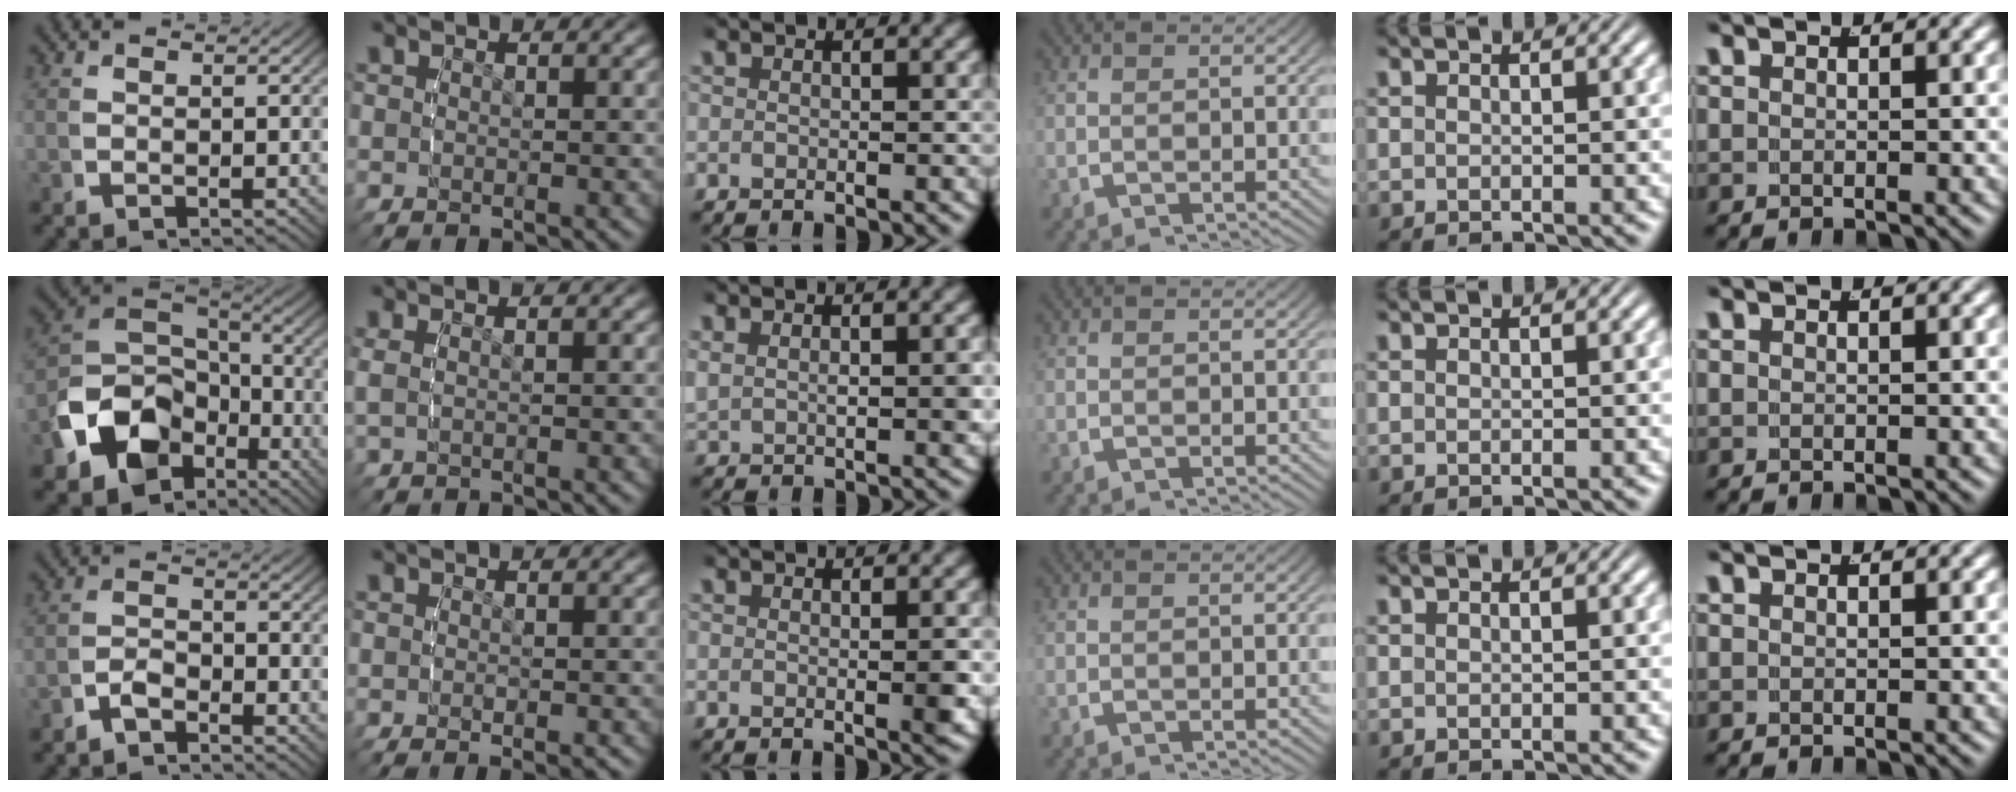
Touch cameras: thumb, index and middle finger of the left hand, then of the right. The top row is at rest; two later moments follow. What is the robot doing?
{"motion": "lift_and_place", "object": "bottle cap"}